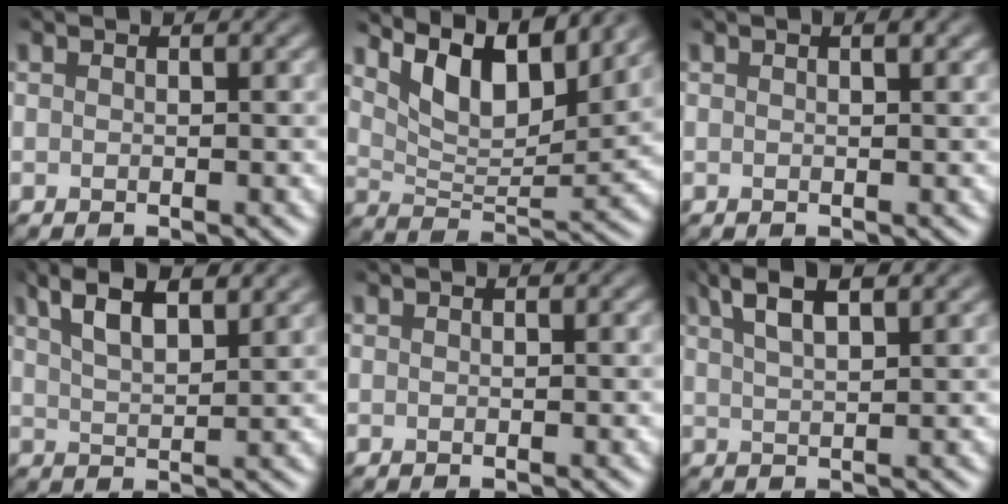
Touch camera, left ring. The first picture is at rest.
{"total": 7.2, "force": [4.9, 2.4, 4.7], "torque": [-0.082, -0.005, 0.085]}
{"total": 1.0, "force": [0.5, 0.2, 0.9], "torque": [-0.012, 0.004, 0.008]}
{"total": 5.2, "force": [3.5, 1.5, 3.5], "torque": [-0.063, 0.017, 0.059]}
{"total": 0.0}
{"total": 3.9, "force": [2.7, 0.8, 2.7], "torque": [-0.049, 0.015, 0.048]}